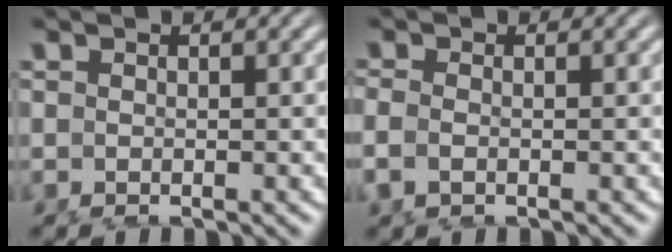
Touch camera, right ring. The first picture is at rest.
{"total": 1.6, "force": [-0.3, 0.8, 1.4], "torque": [-0.036, -0.004, -0.002]}